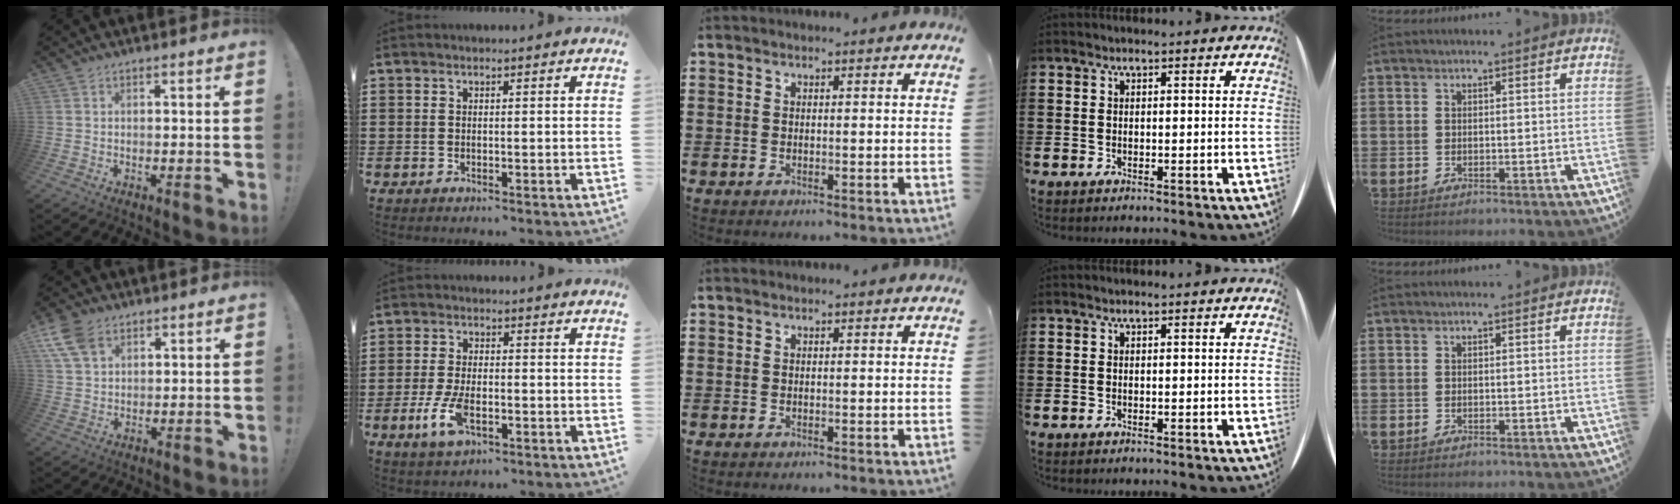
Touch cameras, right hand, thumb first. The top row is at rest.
{"thumb": {"total": 8.7, "force": [4.5, 5.4, 5.2], "torque": [-0.100, -0.008, 0.089]}, "index": {"total": 6.2, "force": [-2.2, 2.8, 5.1], "torque": [-0.117, -0.007, -0.044]}}